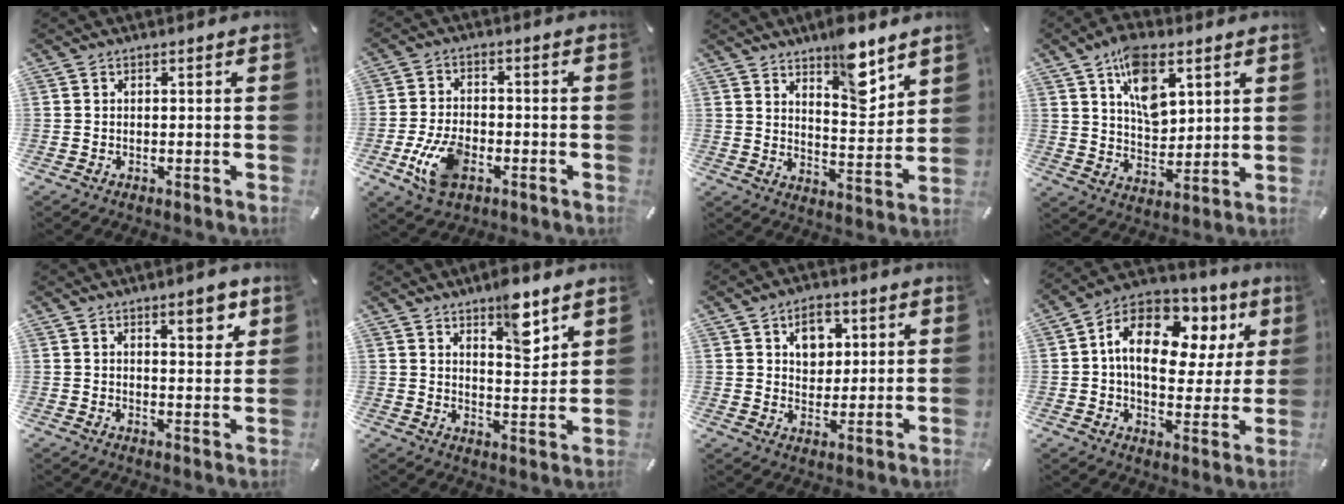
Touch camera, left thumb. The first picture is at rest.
{"total": 9.7, "force": [-3.6, 6.0, 6.7], "torque": [-0.139, 0.006, -0.066]}
{"total": 11.2, "force": [8.3, 4.4, 6.1], "torque": [-0.073, -0.062, 0.142]}
{"total": 12.5, "force": [6.1, 7.6, 7.9], "torque": [-0.124, -0.018, 0.108]}
{"total": 6.4, "force": [3.8, 2.4, 4.4], "torque": [-0.048, -0.020, 0.058]}
{"total": 9.3, "force": [6.7, 3.6, 5.3], "torque": [-0.059, -0.045, 0.109]}
{"total": 7.2, "force": [3.2, 5.5, 3.3], "torque": [-0.046, -0.003, 0.051]}
{"total": 17.0, "force": [6.0, 11.0, 11.6], "torque": [-0.188, -0.019, 0.106]}